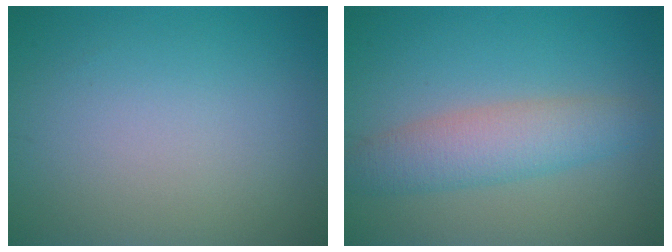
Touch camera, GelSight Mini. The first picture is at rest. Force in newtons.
{"total": 4.3, "press": 4.3, "slide": 0.1}